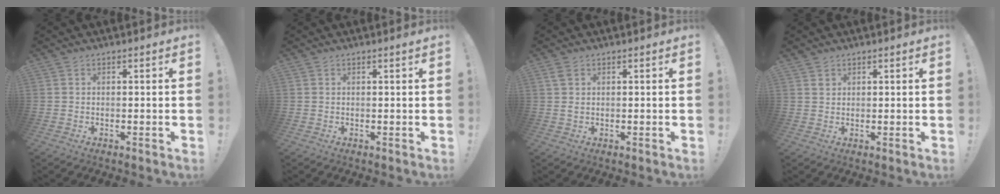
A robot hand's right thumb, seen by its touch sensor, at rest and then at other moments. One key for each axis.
{"total": 0.7, "fx": 0.5, "fy": -0.1, "fz": 0.5, "tx": -0.009, "ty": 0.000, "tz": 0.008}
{"total": 2.0, "fx": 0.9, "fy": 1.0, "fz": 1.5, "tx": -0.027, "ty": 0.000, "tz": 0.015}
{"total": 1.9, "fx": 1.3, "fy": 1.4, "fz": 0.2, "tx": 0.005, "ty": -0.008, "tz": 0.023}